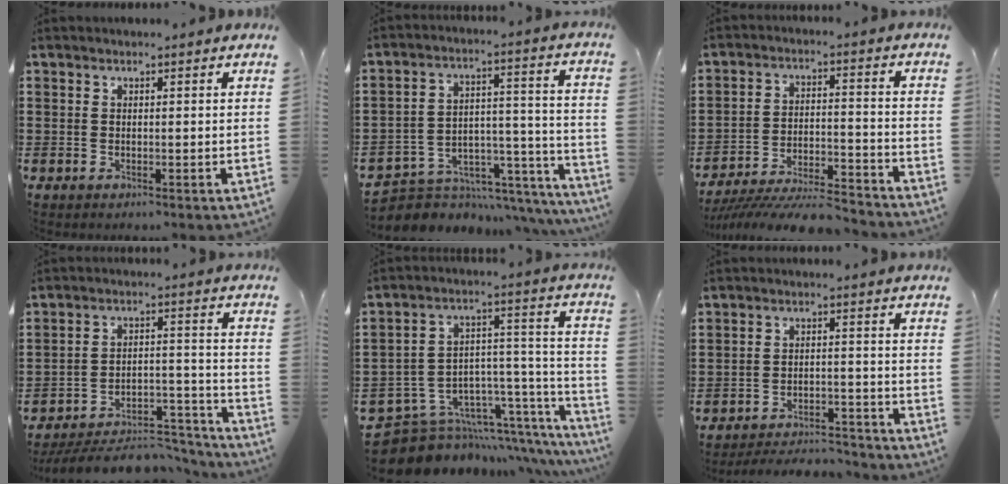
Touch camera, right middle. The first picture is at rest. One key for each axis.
{"total": 4.5, "fx": -3.9, "fy": 2.3, "fz": 0.6, "tx": -0.020, "ty": -0.004, "tz": -0.075}
{"total": 7.8, "fx": -7.4, "fy": 0.6, "fz": 2.5, "tx": -0.042, "ty": 0.006, "tz": -0.142}
{"total": 7.3, "fx": -6.8, "fy": 1.5, "fz": 2.4, "tx": -0.036, "ty": 0.016, "tz": -0.129}
{"total": 8.0, "fx": -5.9, "fy": 4.8, "fz": 2.5, "tx": -0.058, "ty": -0.019, "tz": -0.099}
{"total": 4.5, "fx": -4.4, "fy": 0.6, "fz": 0.5, "tx": -0.018, "ty": 0.003, "tz": -0.095}